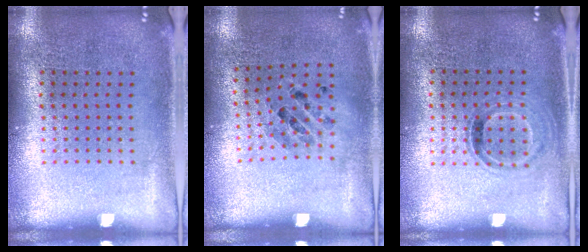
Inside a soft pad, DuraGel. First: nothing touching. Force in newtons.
{"total": 0.8, "press": 0.8, "slide": 0.3}
{"total": 0.9, "press": 0.8, "slide": 0.3}